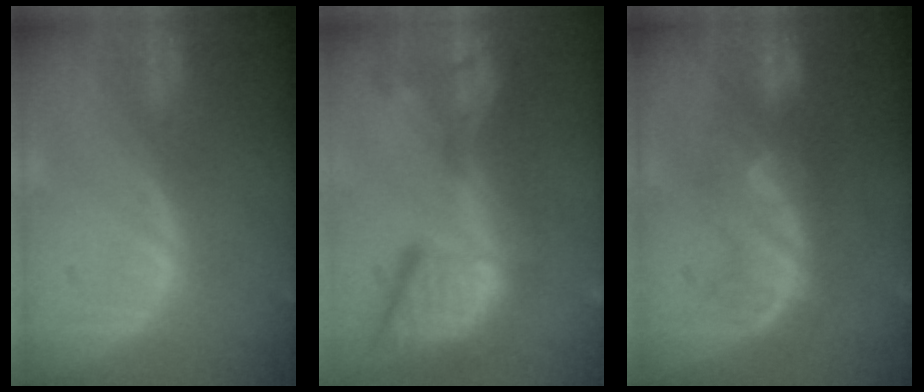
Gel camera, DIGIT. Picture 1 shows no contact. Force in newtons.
{"total": 13.6, "press": 11.2, "slide": 7.7}
{"total": 7.6, "press": 7.3, "slide": 2.1}